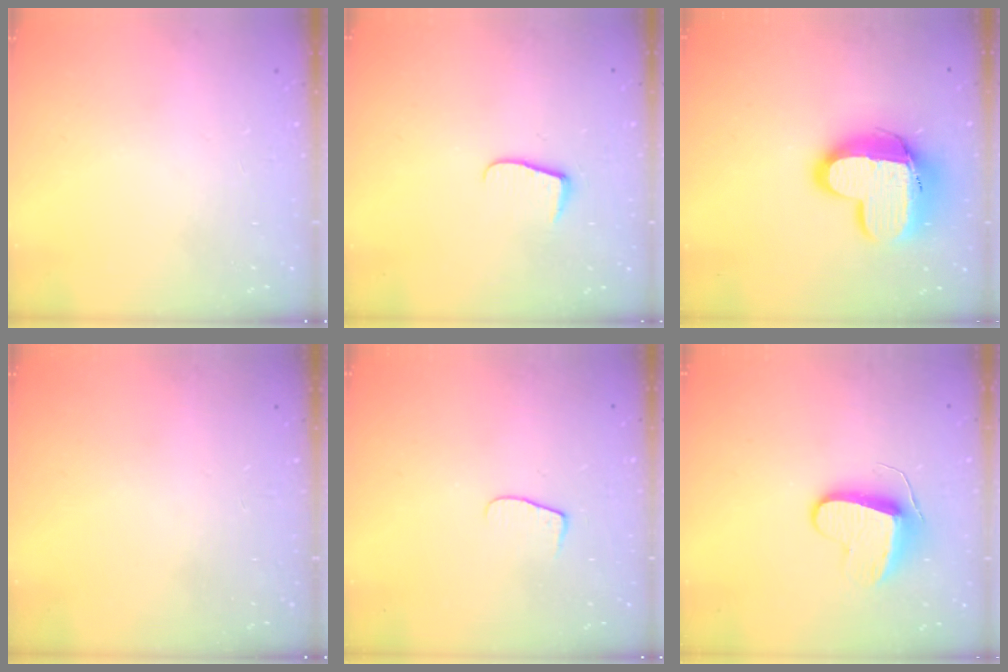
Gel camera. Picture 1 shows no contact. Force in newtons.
{"total": 6.5, "press": 6.5, "slide": 0.6}
{"total": 15.3, "press": 15.2, "slide": 1.2}
{"total": 0.0}
{"total": 6.6, "press": 6.6, "slide": 0.5}
{"total": 9.1, "press": 9.0, "slide": 0.6}